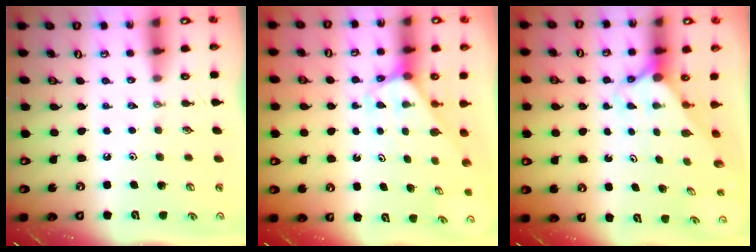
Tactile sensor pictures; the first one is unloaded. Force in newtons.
{"total": 2.5, "press": 2.5, "slide": 0.2}
{"total": 2.2, "press": 2.2, "slide": 0.2}